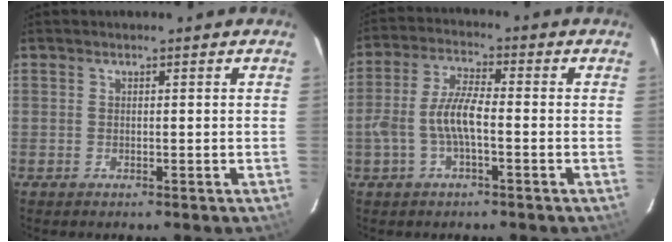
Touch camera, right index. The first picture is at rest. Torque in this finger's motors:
{"motor_torque": [0.22, -0.12, 0.52, 0.11]}